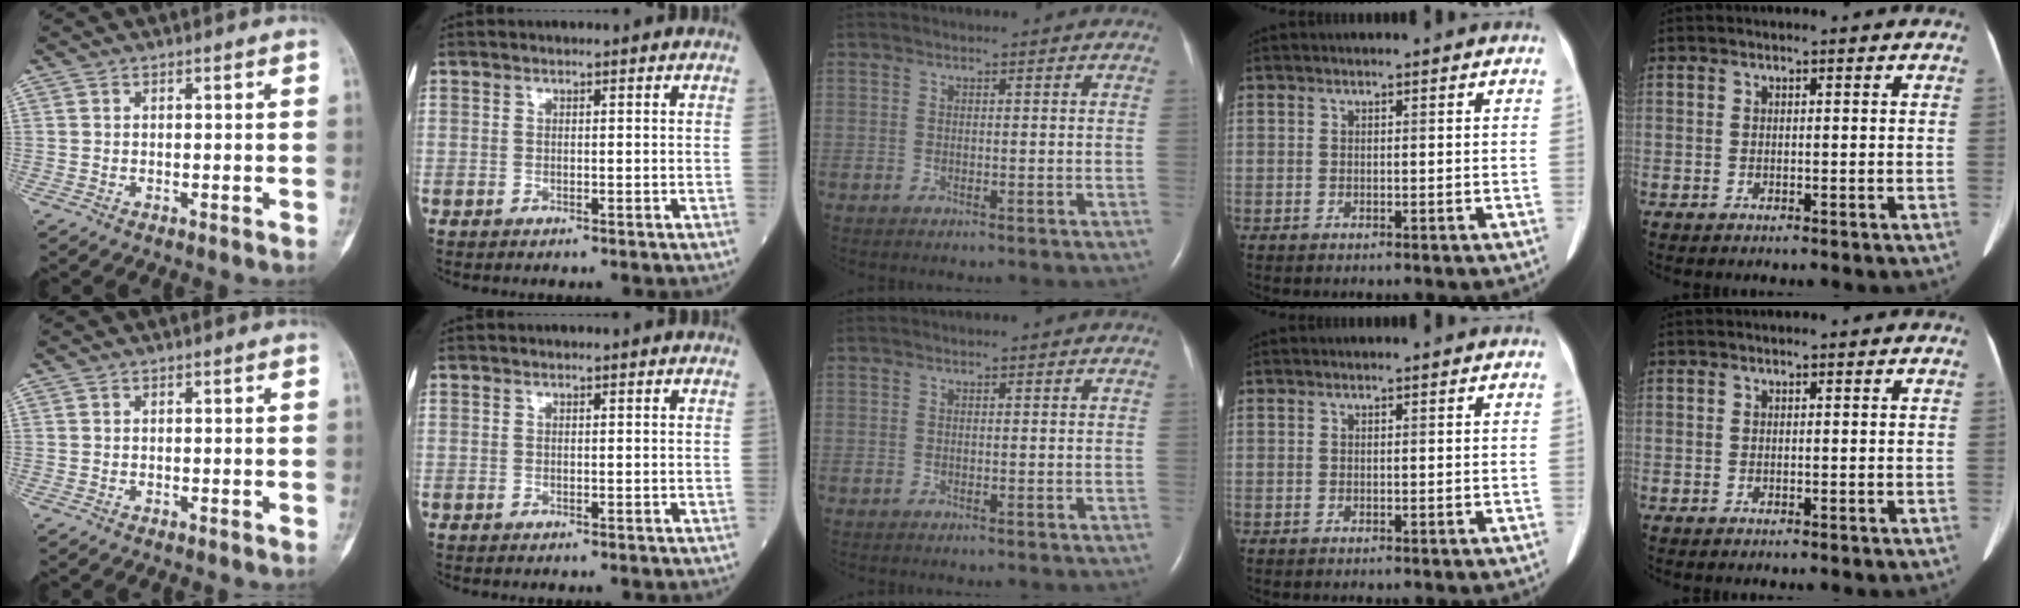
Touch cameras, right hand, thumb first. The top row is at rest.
{}